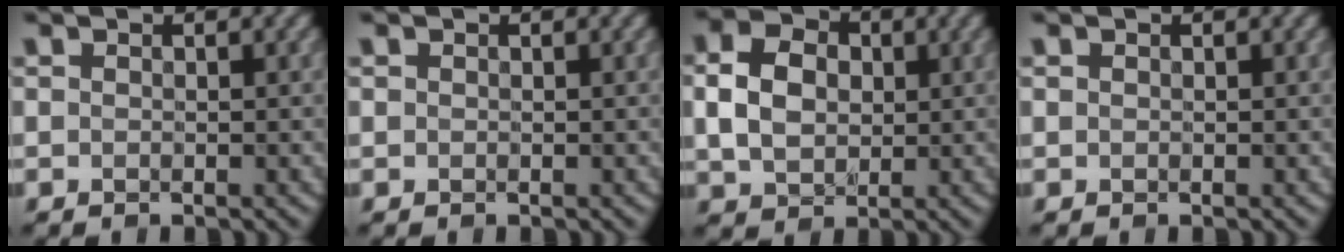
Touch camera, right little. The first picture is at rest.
{"total": 0.0}
{"total": 5.2, "force": [0.1, 4.0, 3.2], "torque": [-0.075, 0.006, -0.002]}
{"total": 0.0}